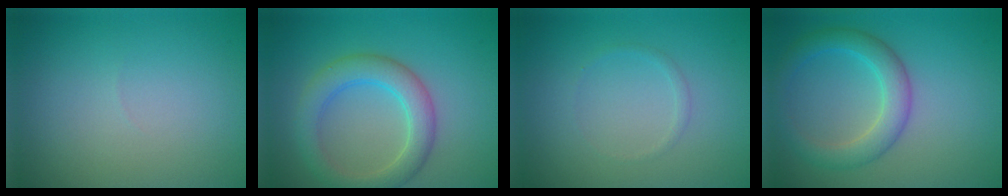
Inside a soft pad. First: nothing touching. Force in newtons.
{"total": 4.4, "press": 4.4, "slide": 0.2}
{"total": 0.6, "press": 0.6, "slide": 0.0}
{"total": 3.9, "press": 3.9, "slide": 0.2}